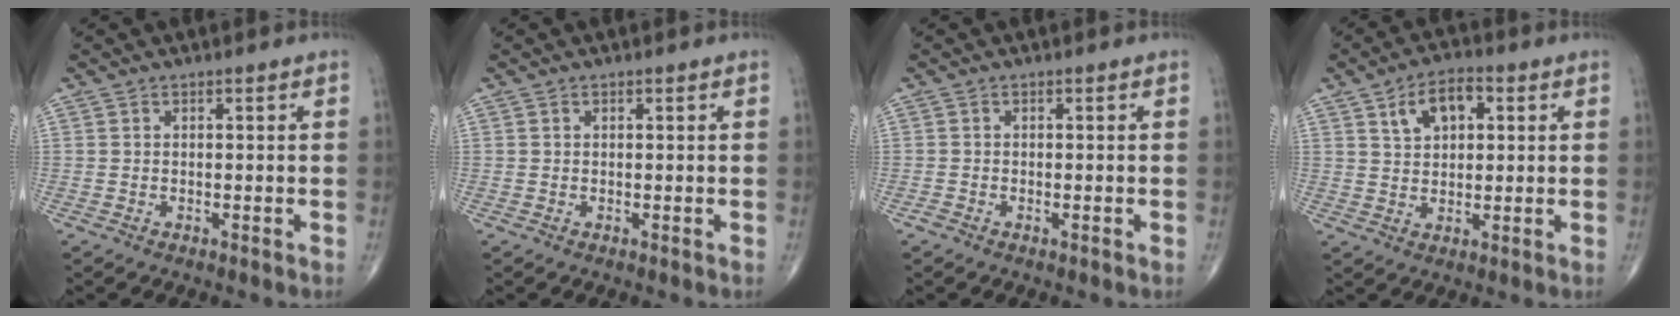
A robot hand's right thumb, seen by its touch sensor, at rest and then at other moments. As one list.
[{"total": 0.0}, {"total": 0.9, "force": [-0.5, 0.3, 0.6], "torque": [-0.011, 0.002, -0.010]}, {"total": 7.7, "force": [2.9, 4.6, 5.5], "torque": [-0.071, 0.002, 0.047]}]